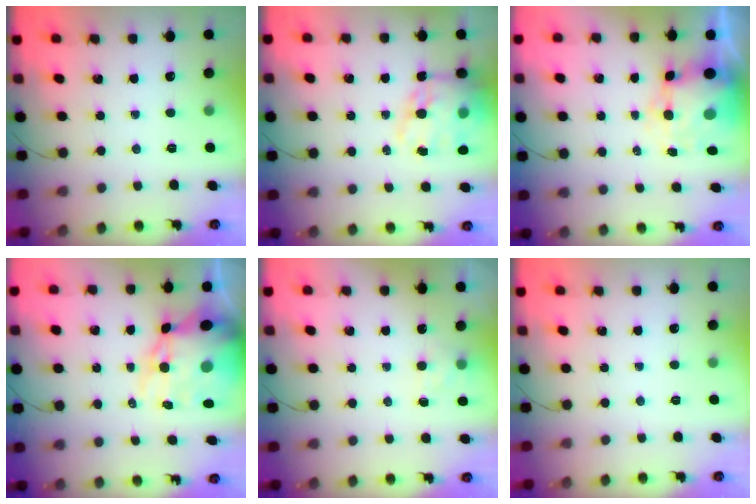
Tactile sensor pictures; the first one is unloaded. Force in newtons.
{"total": 19.0, "press": 18.5, "slide": 4.4}
{"total": 8.8, "press": 8.5, "slide": 2.0}
{"total": 19.4, "press": 18.9, "slide": 4.6}
{"total": 4.4, "press": 4.2, "slide": 1.4}
{"total": 0.0}